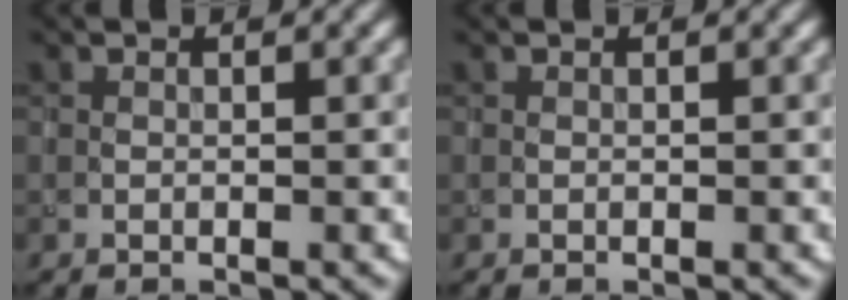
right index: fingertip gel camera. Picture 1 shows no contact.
{"total": 0.0}